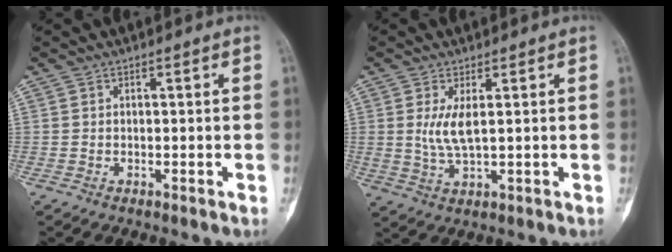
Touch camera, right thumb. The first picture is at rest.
{"total": 4.9, "force": [1.1, 1.6, 4.5], "torque": [-0.100, -0.015, 0.029]}